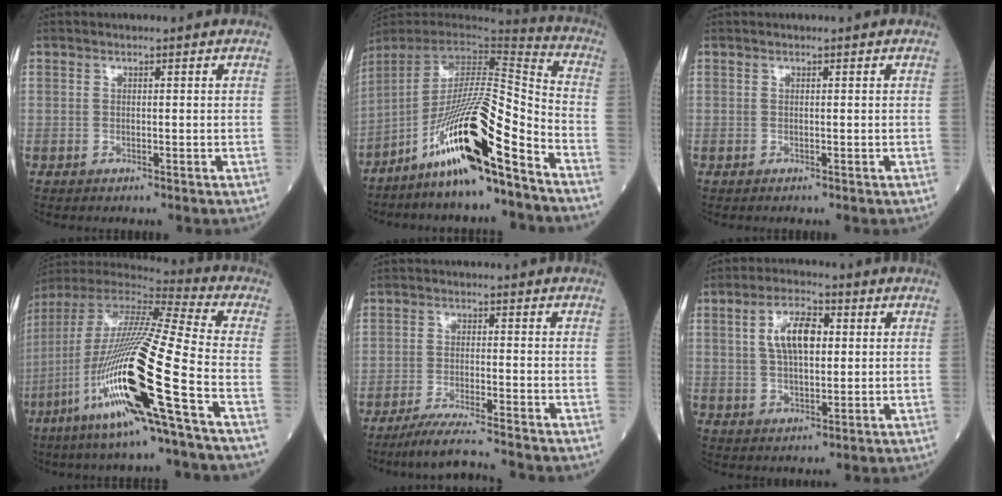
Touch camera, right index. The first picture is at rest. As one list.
[{"total": 18.7, "force": [-11.8, 0.9, 14.5], "torque": [-0.265, -0.016, -0.218]}, {"total": 0.0}, {"total": 20.4, "force": [-6.5, 0.2, 19.4], "torque": [-0.414, -0.028, -0.134]}, {"total": 7.6, "force": [-6.7, -1.3, 3.3], "torque": [-0.048, -0.026, -0.115]}, {"total": 7.9, "force": [1.9, 3.3, 7.0], "torque": [-0.132, 0.015, 0.035]}]